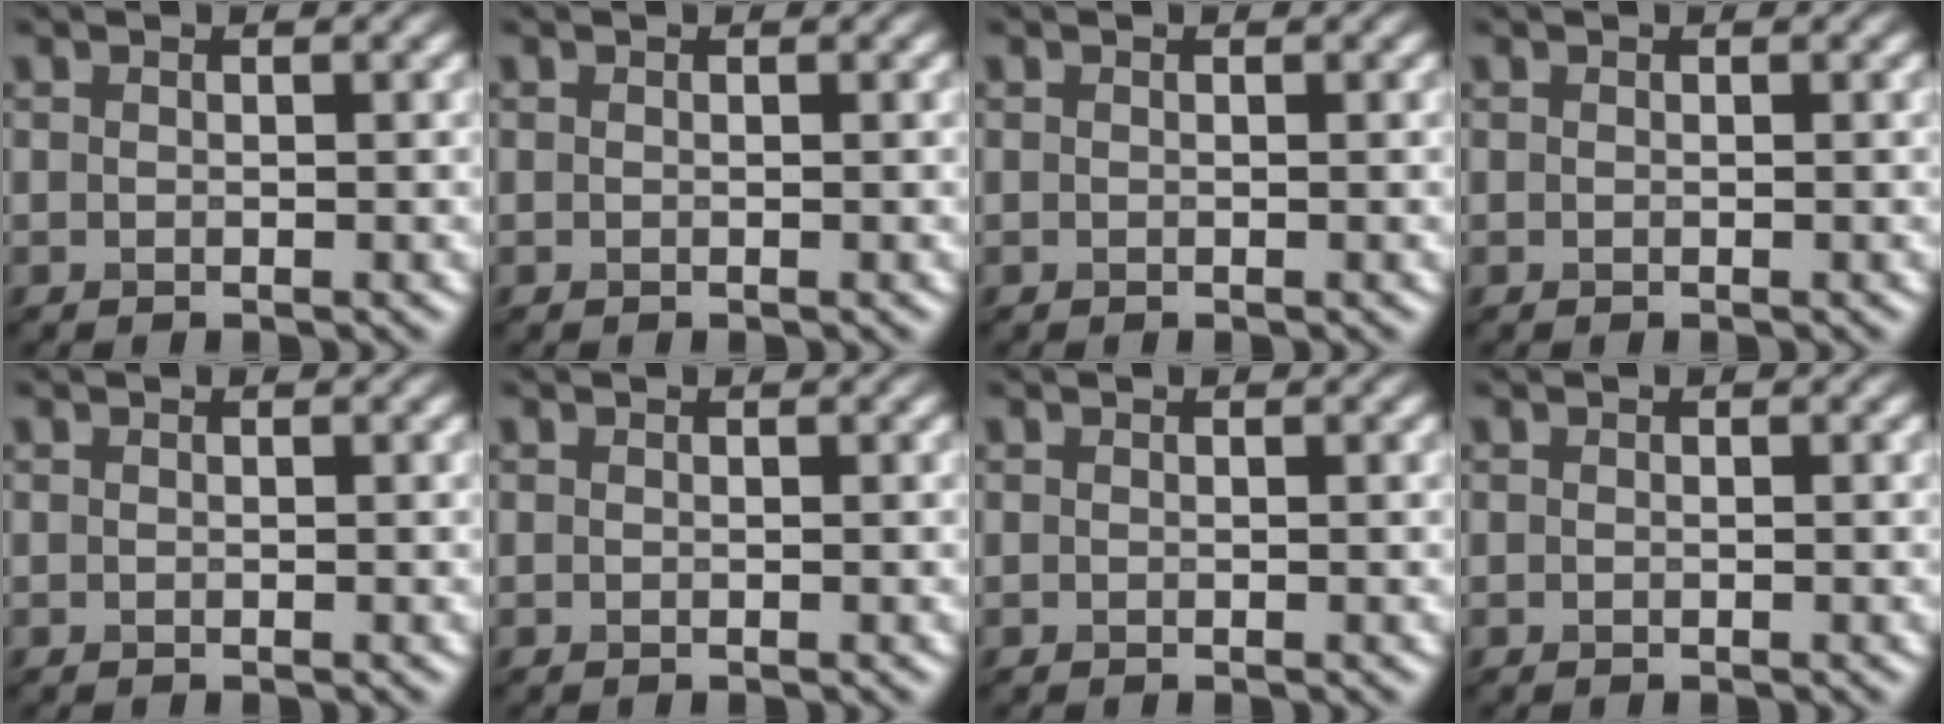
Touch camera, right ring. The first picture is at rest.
{"total": 0.0}
{"total": 0.0}
{"total": 0.0}
{"total": 0.0}
{"total": 0.0}
{"total": 0.0}
{"total": 0.0}